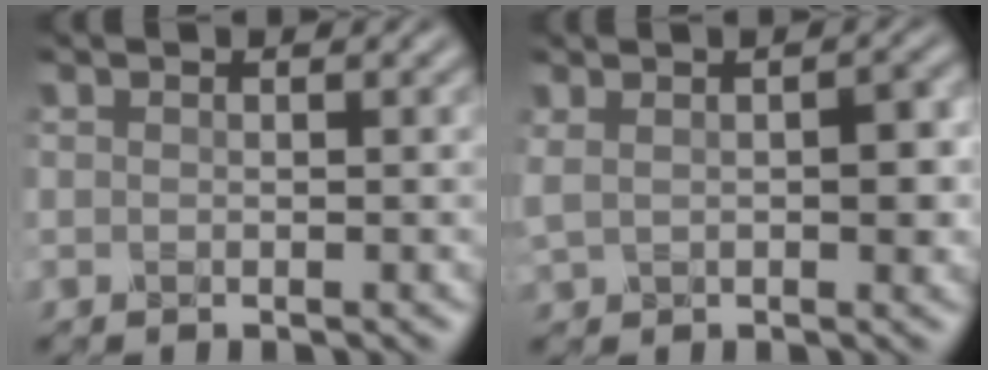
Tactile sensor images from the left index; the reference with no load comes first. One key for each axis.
{"total": 3.9, "fx": 0.5, "fy": 1.9, "fz": 3.3, "tx": -0.060, "ty": 0.003, "tz": 0.017}